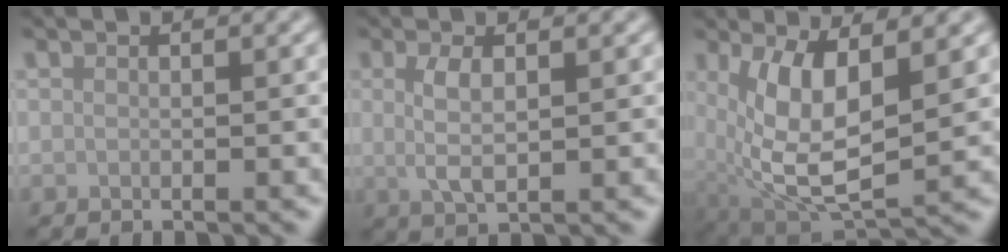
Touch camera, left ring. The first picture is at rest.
{"total": 2.8, "force": [0.5, 1.0, 2.5], "torque": [-0.056, -0.002, 0.010]}
{"total": 8.7, "force": [1.2, 4.0, 7.6], "torque": [-0.165, -0.020, 0.031]}